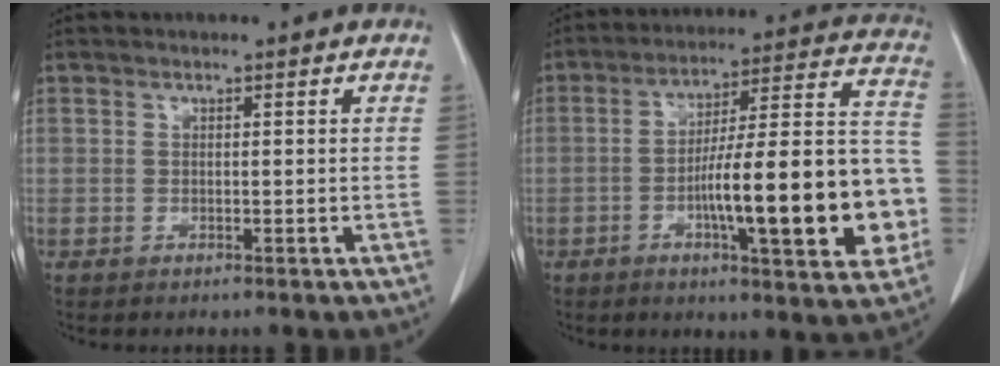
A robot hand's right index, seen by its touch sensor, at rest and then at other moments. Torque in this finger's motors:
{"motor_torque": [1.37, -0.76, 0.55, 0.21]}